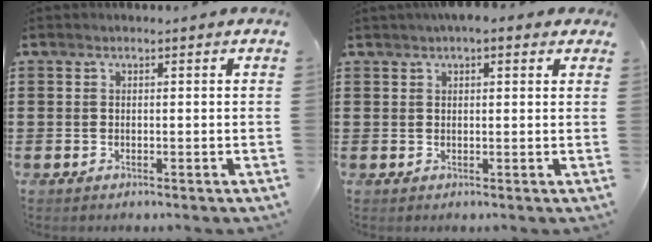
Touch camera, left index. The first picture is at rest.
{"total": 2.3, "force": [1.7, 0.9, 1.3], "torque": [-0.030, 0.009, 0.030]}